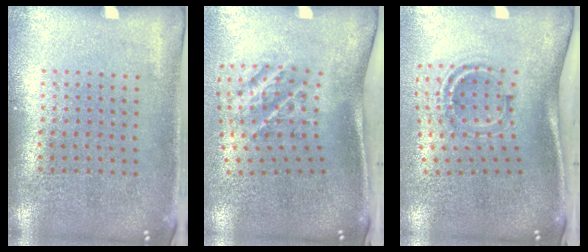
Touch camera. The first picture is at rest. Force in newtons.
{"total": 2.4, "press": 1.3, "slide": 2.0}
{"total": 1.5, "press": 1.1, "slide": 1.0}